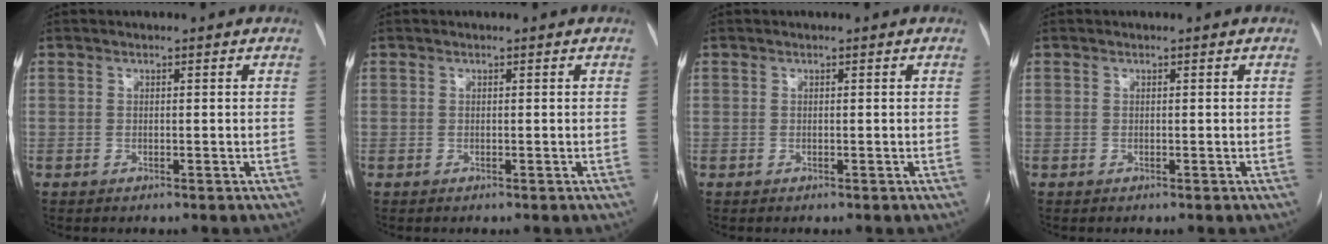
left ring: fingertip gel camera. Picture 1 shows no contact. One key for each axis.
{"total": 0.0}
{"total": 0.0}
{"total": 0.0}